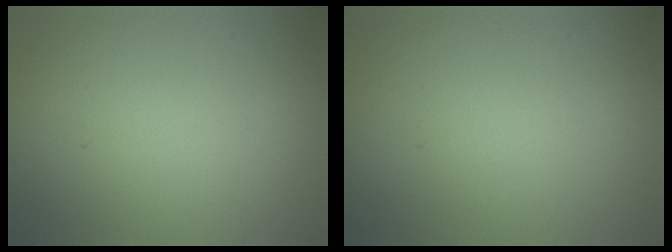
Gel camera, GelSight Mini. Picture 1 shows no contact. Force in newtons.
{"total": 0.0}